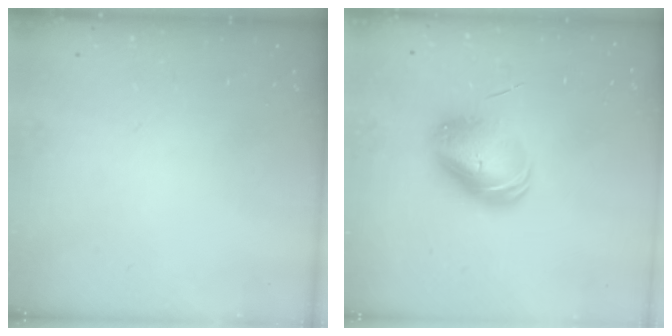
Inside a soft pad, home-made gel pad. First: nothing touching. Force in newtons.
{"total": 9.7, "press": 9.6, "slide": 1.8}